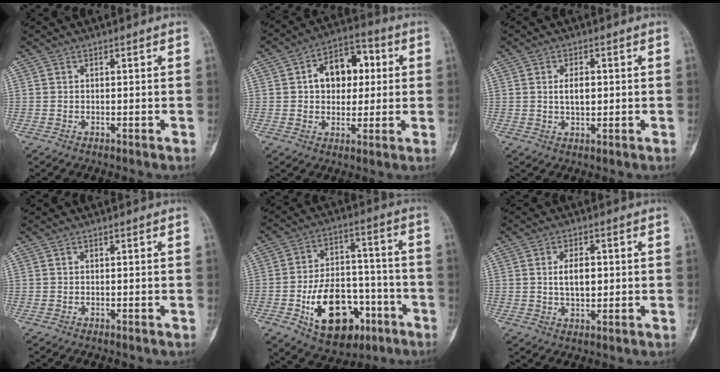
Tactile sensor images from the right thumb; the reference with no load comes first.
{"total": 11.8, "force": [2.1, 8.2, 8.3], "torque": [-0.085, 0.018, 0.027]}
{"total": 3.2, "force": [0.4, 1.7, 2.6], "torque": [-0.042, -0.001, 0.009]}
{"total": 0.0}
{"total": 19.0, "force": [-7.6, 11.7, 12.9], "torque": [-0.171, 0.047, -0.107]}
{"total": 5.3, "force": [0.6, 3.0, 4.4], "torque": [-0.069, -0.004, 0.012]}